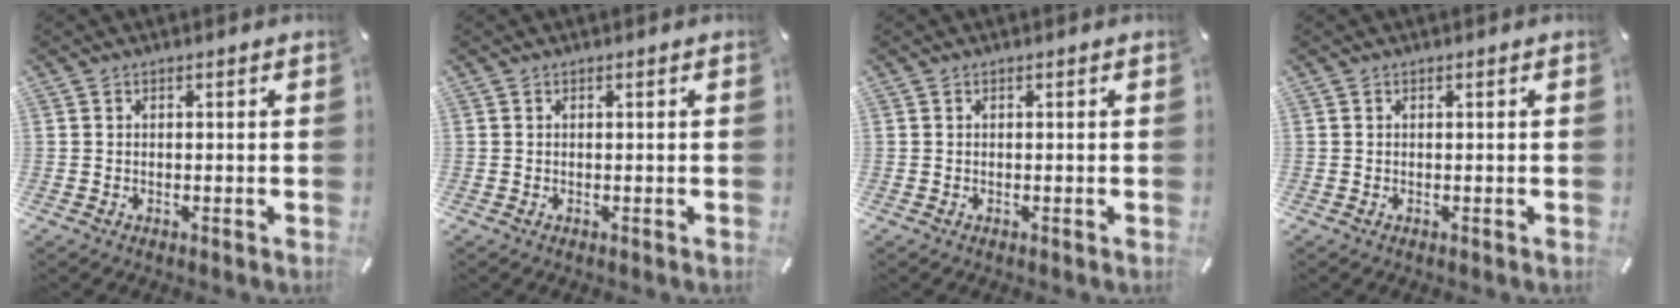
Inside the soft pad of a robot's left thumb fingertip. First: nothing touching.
{"total": 0.0}
{"total": 0.0}
{"total": 0.0}